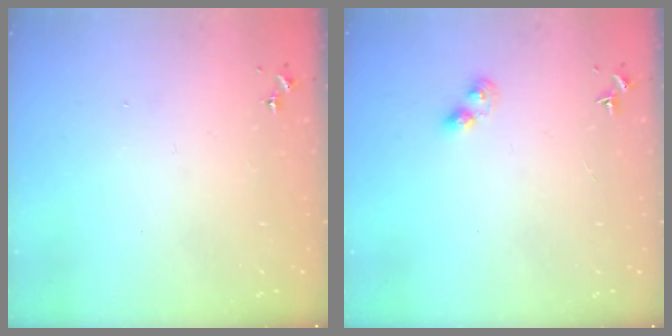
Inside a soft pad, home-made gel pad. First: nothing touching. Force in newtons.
{"total": 4.2, "press": 4.2, "slide": 0.4}